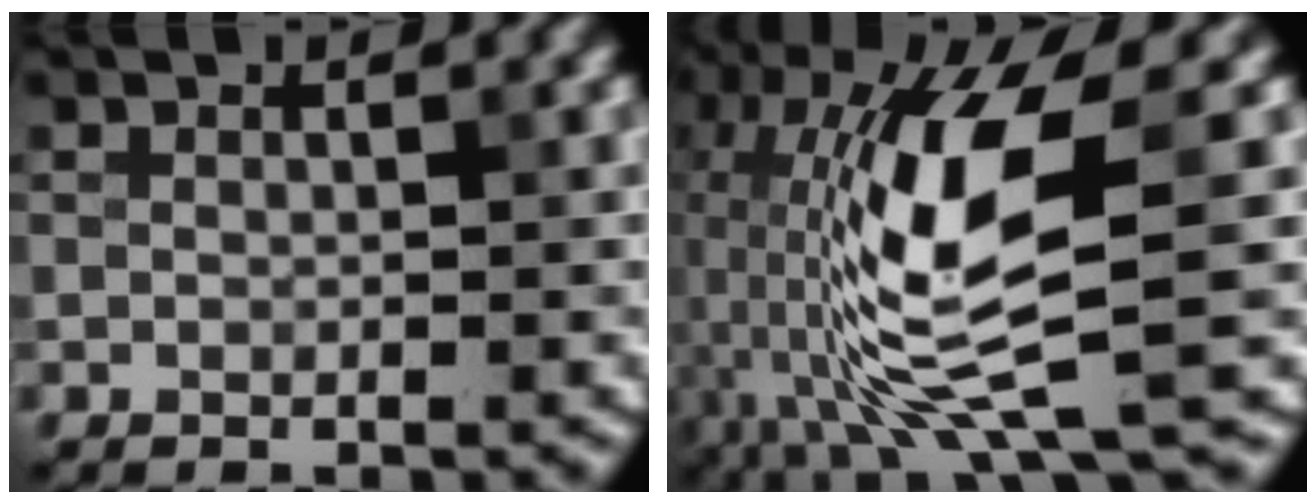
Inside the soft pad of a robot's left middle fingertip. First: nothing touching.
{"total": 12.5, "force": [-0.4, 3.5, 12.0], "torque": [-0.237, -0.012, -0.005]}